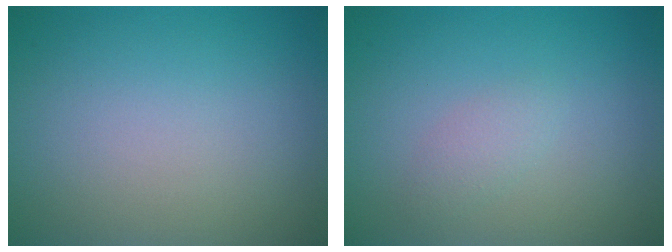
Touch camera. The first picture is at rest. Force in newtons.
{"total": 1.2, "press": 1.2, "slide": 0.0}